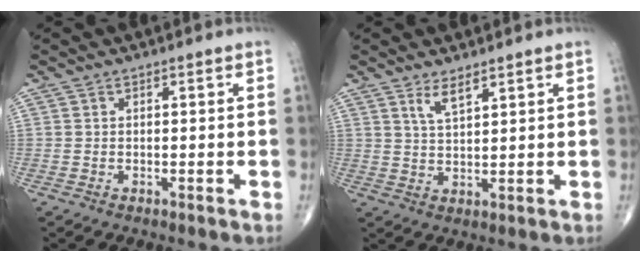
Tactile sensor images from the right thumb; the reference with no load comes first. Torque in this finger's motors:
{"motor_torque": [0.03, -0.06, -0.08, 0.21, 0.03]}